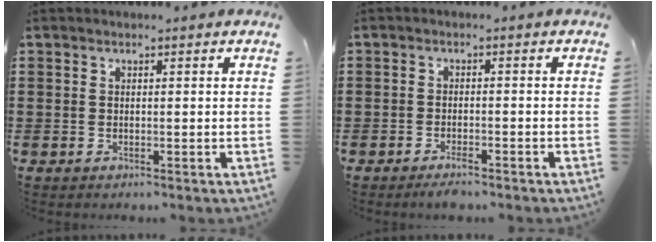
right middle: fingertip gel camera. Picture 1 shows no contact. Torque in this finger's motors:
{"motor_torque": [1.72, 0.42, 0.00, -0.05]}